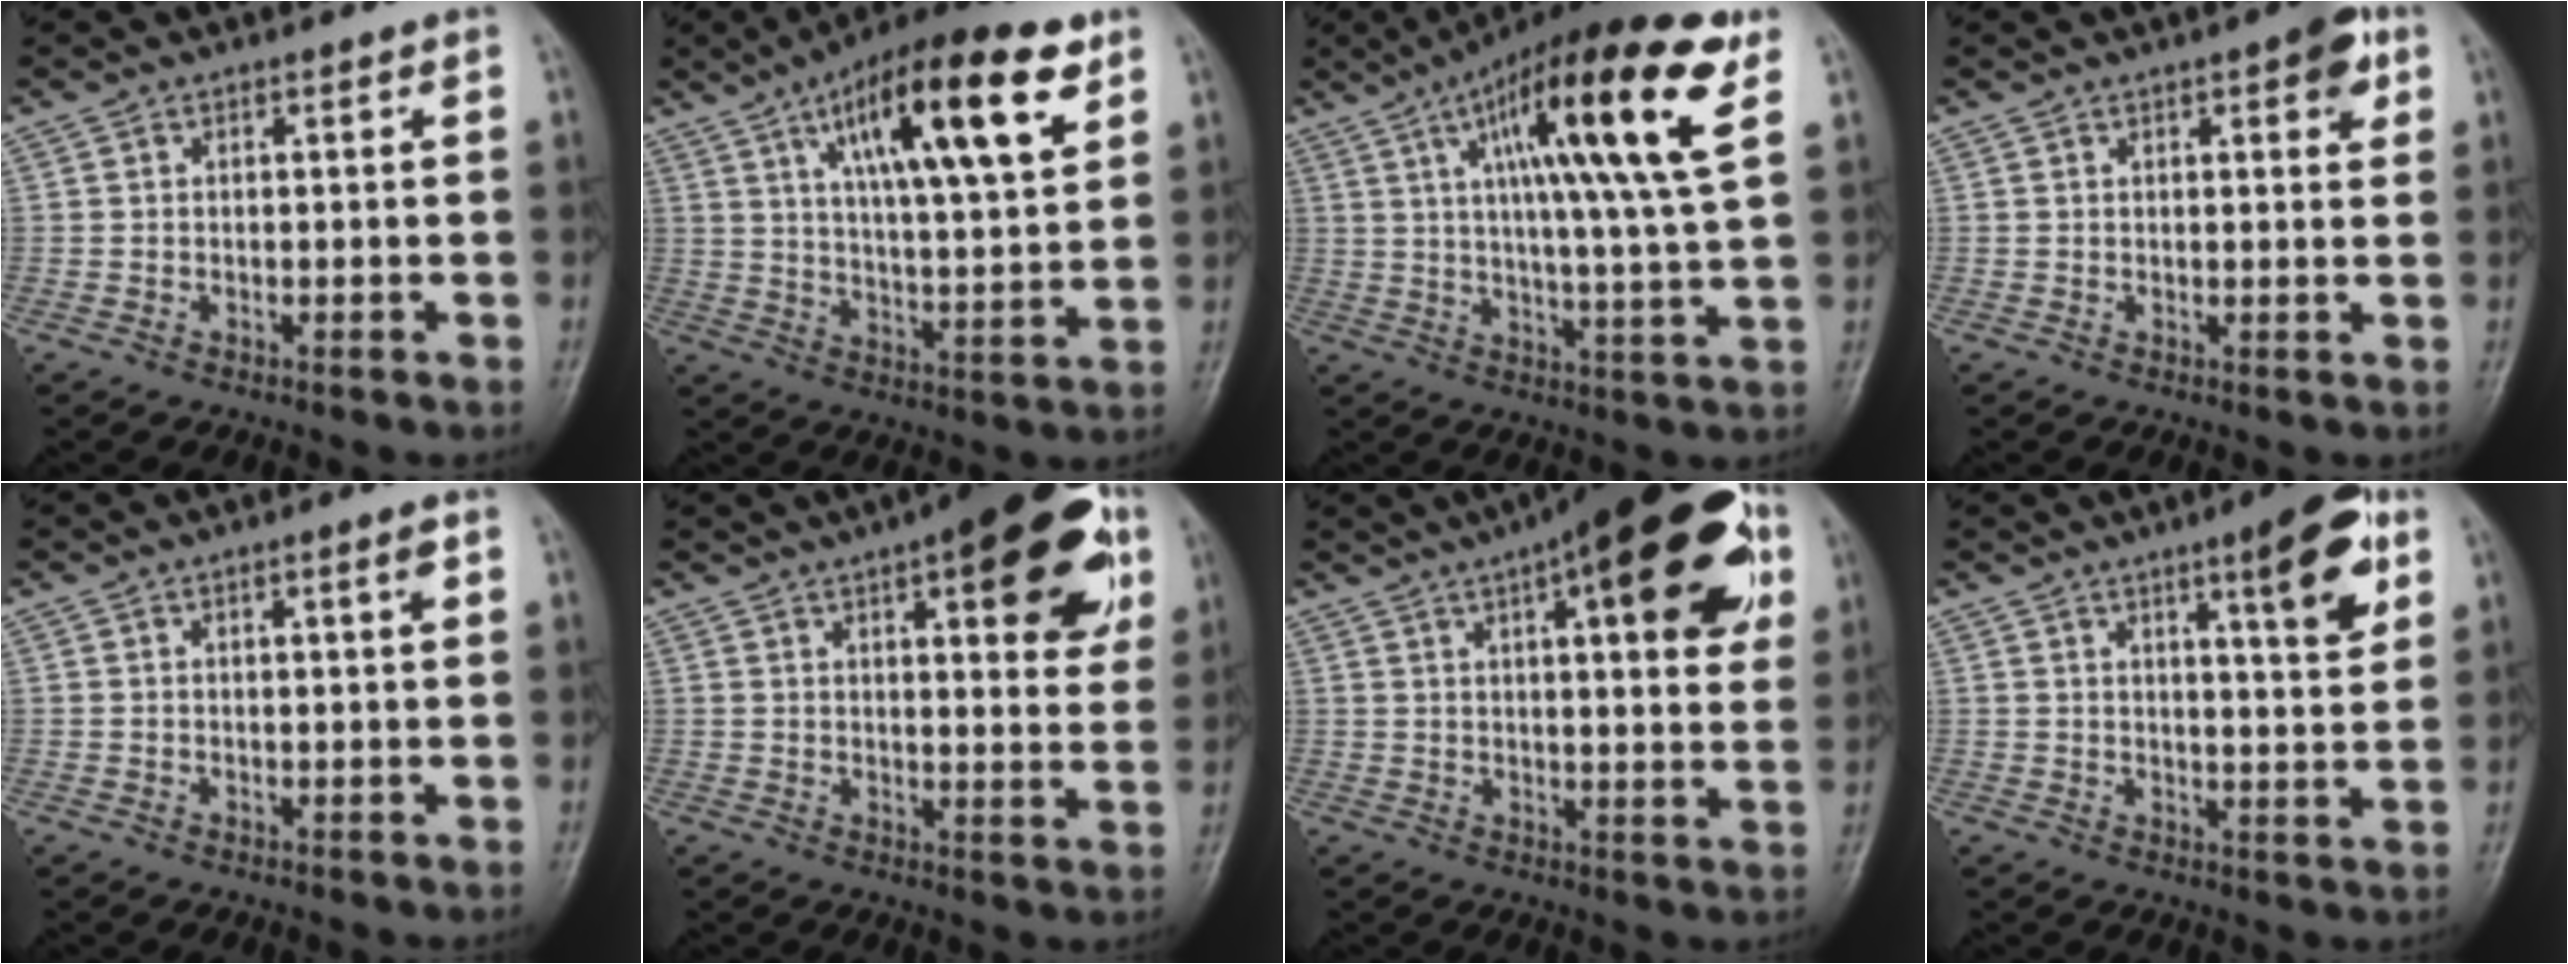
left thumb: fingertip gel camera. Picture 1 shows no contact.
{"total": 20.8, "force": [9.6, 5.6, 17.5], "torque": [-0.254, -0.019, 0.152]}
{"total": 21.8, "force": [8.5, 3.2, 19.8], "torque": [-0.307, -0.010, 0.125]}
{"total": 4.8, "force": [2.2, 1.6, 4.0], "torque": [-0.039, -0.004, 0.022]}
{"total": 2.1, "force": [0.9, 0.1, 1.9], "torque": [-0.030, -0.003, 0.014]}
{"total": 20.3, "force": [9.3, 6.9, 16.7], "torque": [-0.188, -0.014, 0.118]}
{"total": 24.2, "force": [10.7, 7.5, 20.5], "torque": [-0.266, -0.001, 0.143]}
{"total": 10.7, "force": [5.3, 2.3, 9.0], "torque": [-0.109, -0.025, 0.070]}